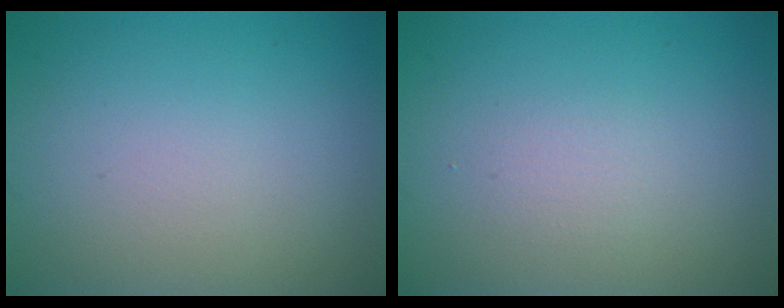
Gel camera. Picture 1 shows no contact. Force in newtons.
{"total": 1.1, "press": 1.1, "slide": 0.2}